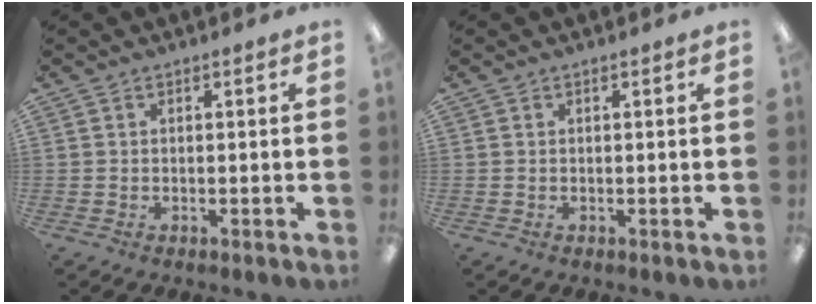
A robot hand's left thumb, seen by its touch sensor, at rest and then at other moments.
{"total": 0.0}